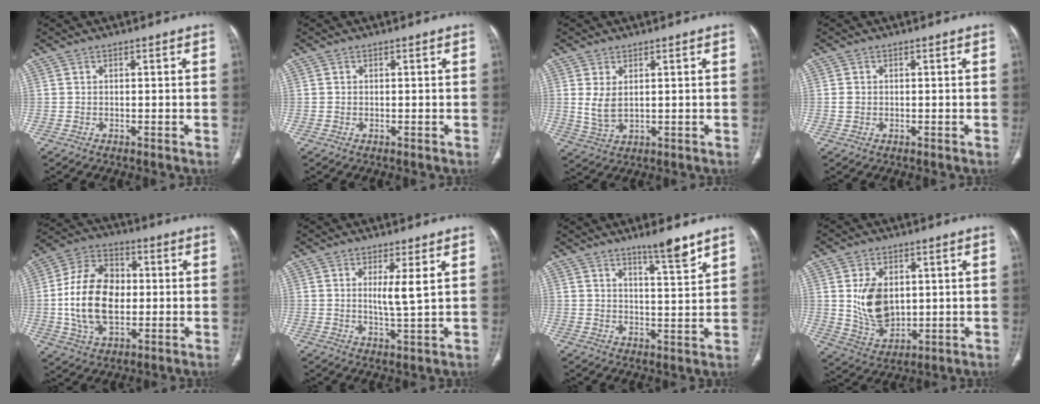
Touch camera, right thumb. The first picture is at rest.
{"total": 0.0}
{"total": 4.8, "force": [1.1, 2.8, 3.8], "torque": [-0.076, -0.008, 0.030]}
{"total": 1.2, "force": [0.0, 1.0, 0.7], "torque": [-0.012, 0.001, 0.001]}
{"total": 17.0, "force": [-0.7, 11.2, 12.8], "torque": [-0.224, 0.017, -0.010]}
{"total": 4.5, "force": [1.5, 0.2, 4.3], "torque": [-0.081, -0.021, 0.029]}
{"total": 6.7, "force": [5.1, 0.4, 4.4], "torque": [-0.062, -0.041, 0.081]}
{"total": 10.9, "force": [1.6, 7.4, 7.8], "torque": [-0.116, -0.018, 0.047]}